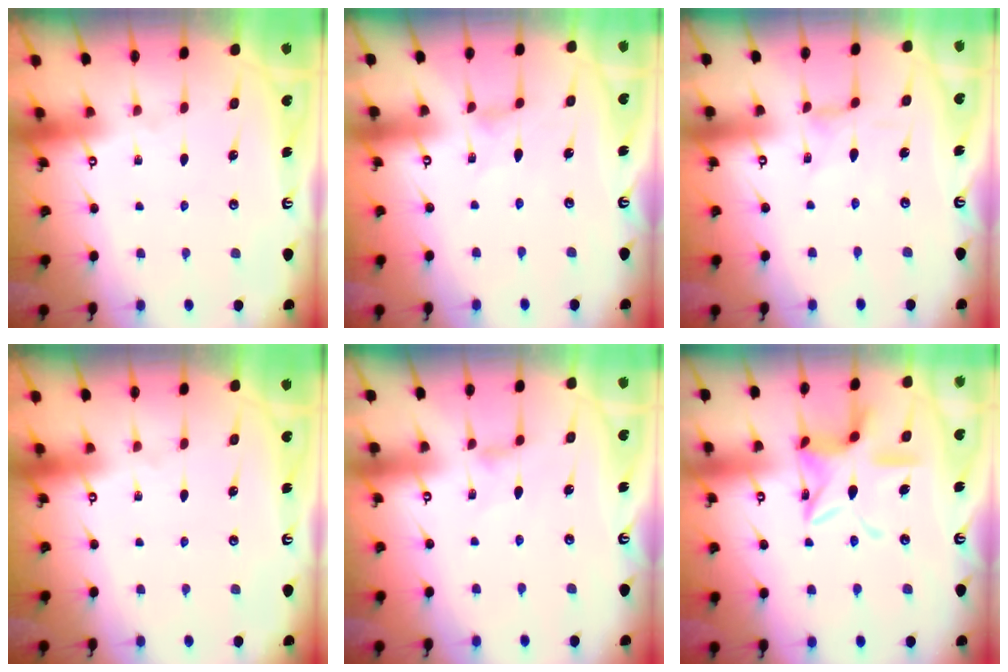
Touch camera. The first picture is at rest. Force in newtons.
{"total": 0.0}
{"total": 0.0}
{"total": 0.0}
{"total": 1.4, "press": 1.3, "slide": 0.5}
{"total": 14.4, "press": 14.4, "slide": 1.2}